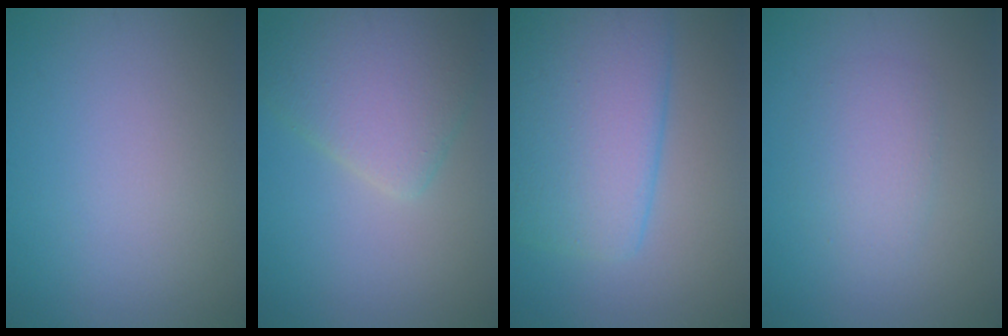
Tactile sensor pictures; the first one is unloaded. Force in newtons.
{"total": 5.6, "press": 5.6, "slide": 0.3}
{"total": 8.9, "press": 8.9, "slide": 0.2}
{"total": 2.4, "press": 2.4, "slide": 0.2}